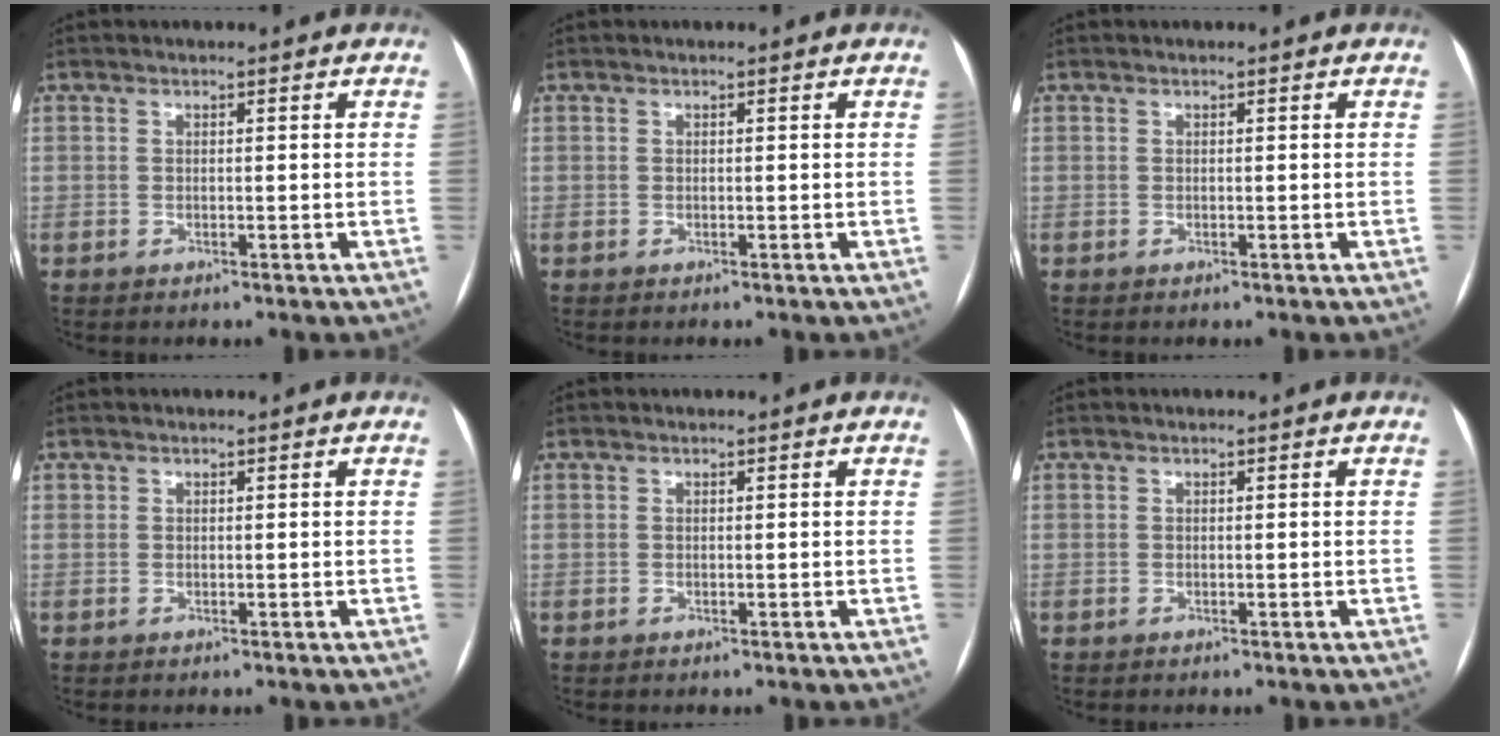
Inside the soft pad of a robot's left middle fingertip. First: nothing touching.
{"total": 0.0}
{"total": 0.0}
{"total": 0.0}
{"total": 0.0}
{"total": 0.0}